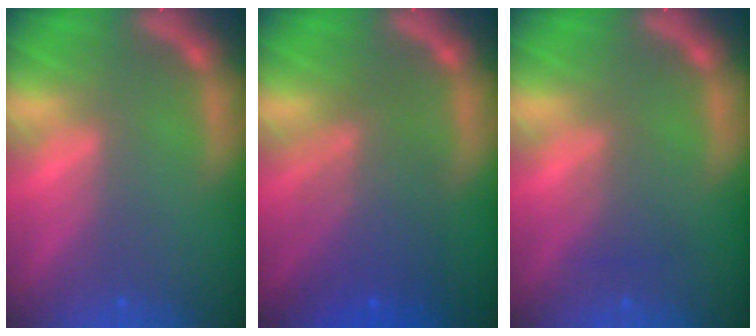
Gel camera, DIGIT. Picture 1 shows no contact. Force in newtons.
{"total": 6.5}
{"total": 2.0}